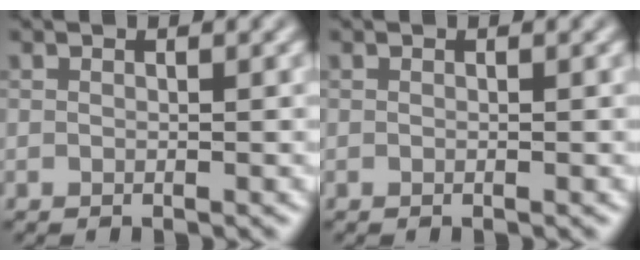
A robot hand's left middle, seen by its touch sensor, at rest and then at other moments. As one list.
[{"total": 0.0}]